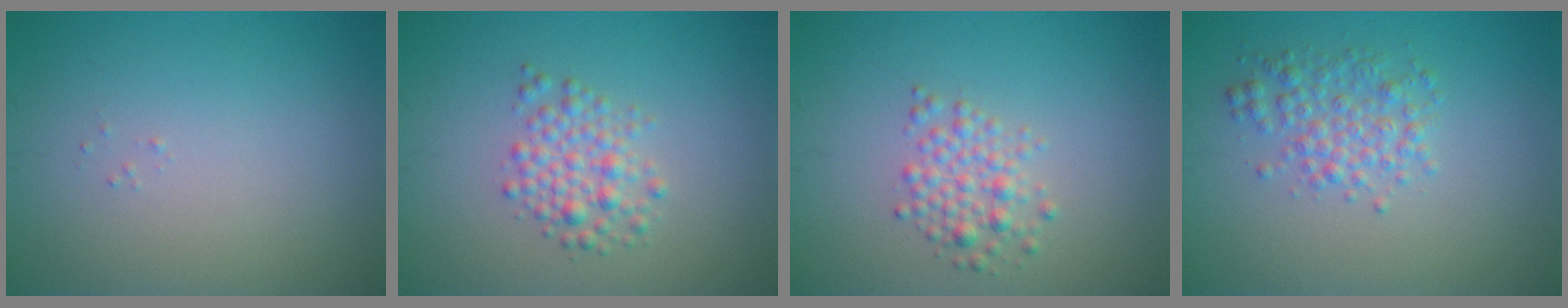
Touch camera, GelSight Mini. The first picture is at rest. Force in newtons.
{"total": 2.8, "press": 2.8, "slide": 0.1}
{"total": 2.5, "press": 2.5, "slide": 0.1}
{"total": 2.9, "press": 2.9, "slide": 0.0}